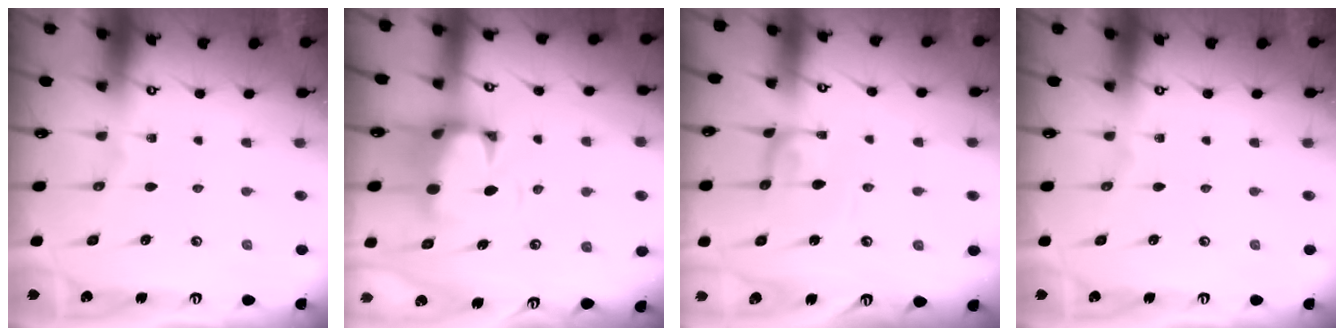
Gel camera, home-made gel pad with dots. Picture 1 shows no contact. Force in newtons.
{"total": 3.1, "press": 2.8, "slide": 1.3}
{"total": 1.7, "press": 1.7, "slide": 0.1}
{"total": 0.0}